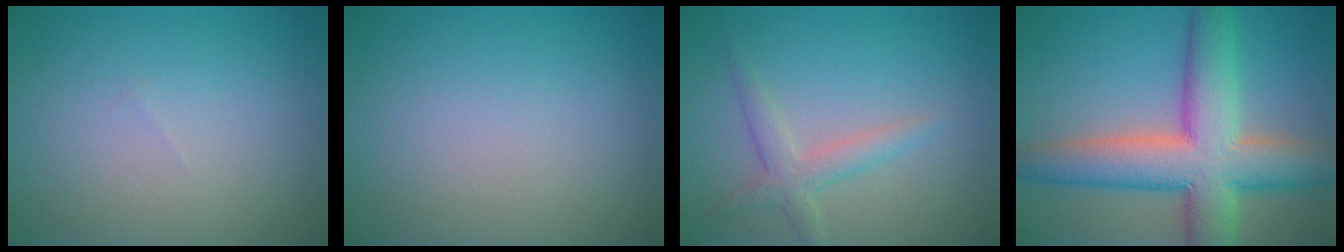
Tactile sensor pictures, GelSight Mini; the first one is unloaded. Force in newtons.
{"total": 0.0}
{"total": 2.4, "press": 2.4, "slide": 0.1}
{"total": 10.4, "press": 10.4, "slide": 0.5}